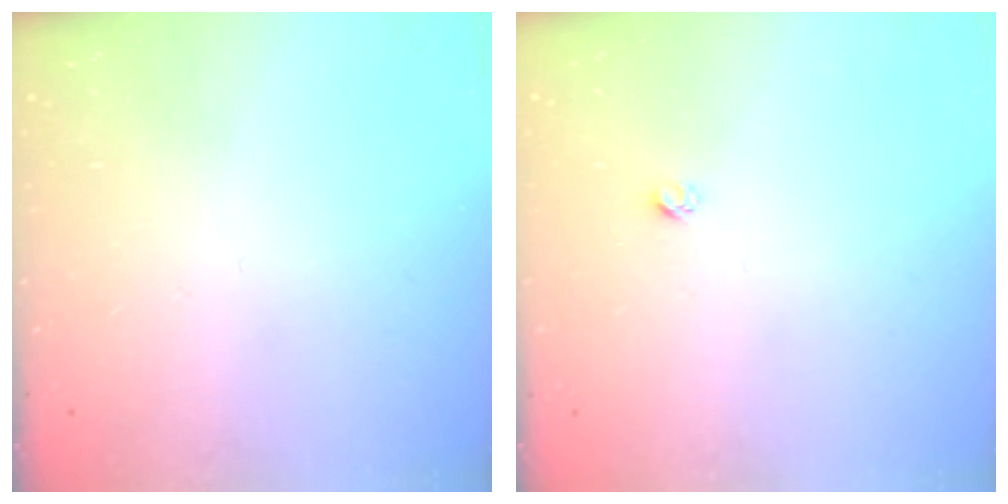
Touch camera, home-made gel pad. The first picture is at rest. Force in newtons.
{"total": 1.9, "press": 1.9, "slide": 0.1}